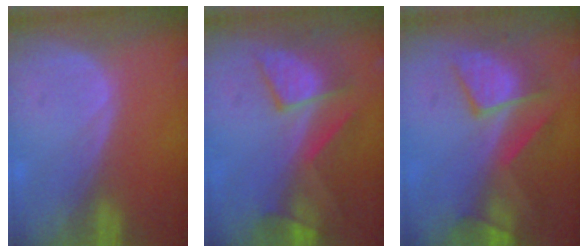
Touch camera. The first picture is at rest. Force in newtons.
{"total": 7.6, "press": 7.5, "slide": 1.1}
{"total": 8.6, "press": 8.2, "slide": 2.6}